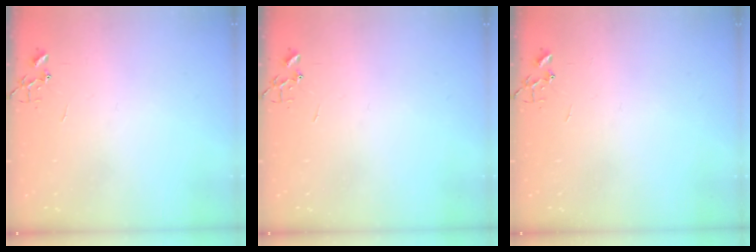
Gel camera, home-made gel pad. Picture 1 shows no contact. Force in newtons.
{"total": 0.0}
{"total": 0.0}